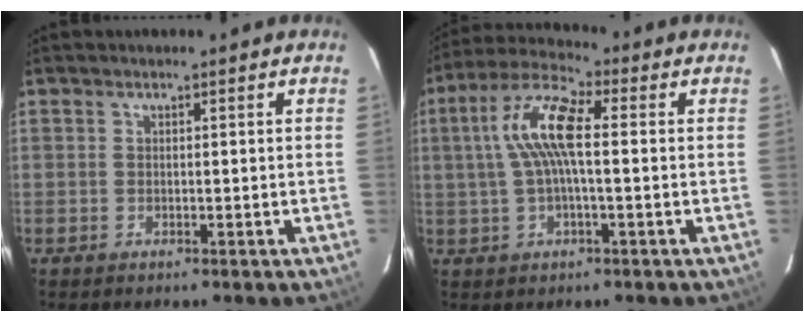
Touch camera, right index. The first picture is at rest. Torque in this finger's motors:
{"motor_torque": [1.17, -0.23, 0.88, 0.21]}